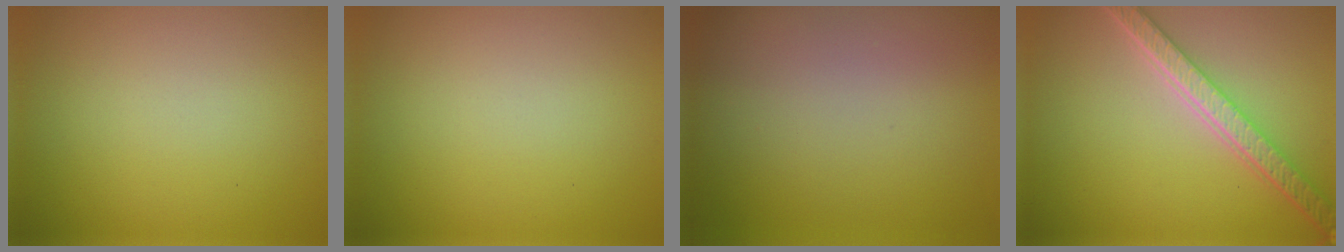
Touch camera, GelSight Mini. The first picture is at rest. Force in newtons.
{"total": 0.0}
{"total": 0.0}
{"total": 5.4, "press": 4.1, "slide": 3.4}